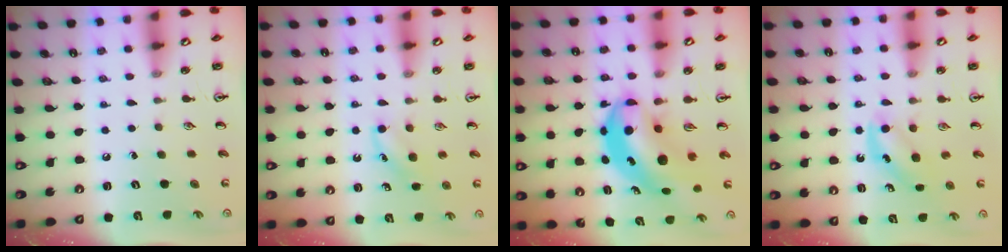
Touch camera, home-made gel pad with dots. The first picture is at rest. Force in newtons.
{"total": 3.8, "press": 3.5, "slide": 1.6}
{"total": 8.7, "press": 8.3, "slide": 2.3}
{"total": 4.0, "press": 3.9, "slide": 0.9}